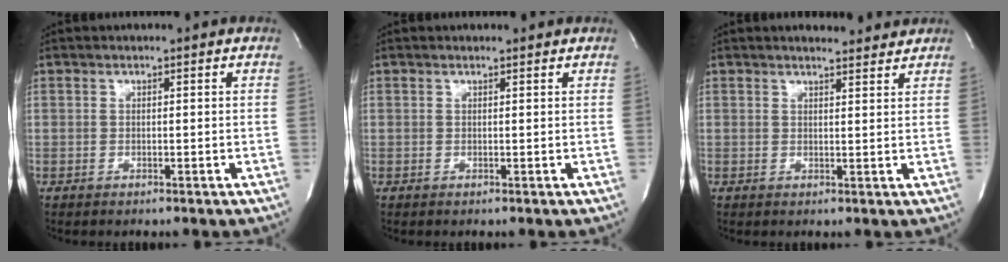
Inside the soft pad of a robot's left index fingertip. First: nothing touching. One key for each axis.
{"total": 0.9, "fx": 0.9, "fy": 0.1, "fz": 0.1, "tx": -0.011, "ty": 0.005, "tz": 0.014}
{"total": 5.5, "fx": 5.1, "fy": 1.2, "fz": 1.7, "tx": -0.027, "ty": 0.004, "tz": 0.063}